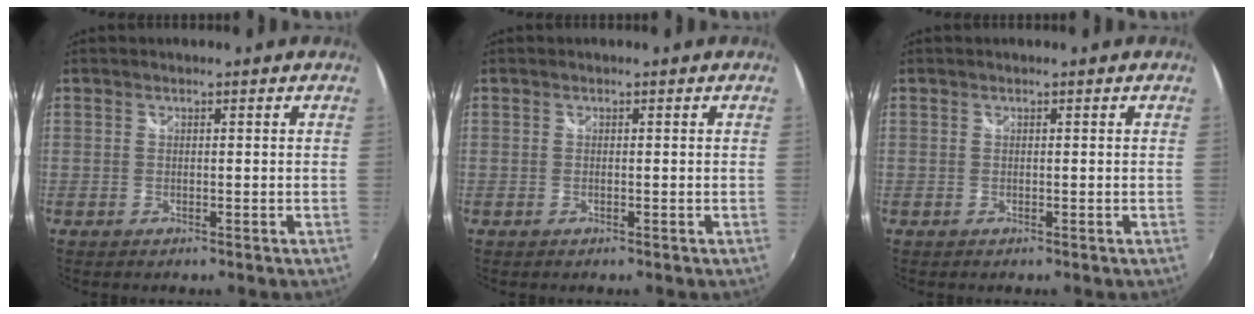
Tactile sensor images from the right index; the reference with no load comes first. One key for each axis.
{"total": 0.0}
{"total": 0.0}